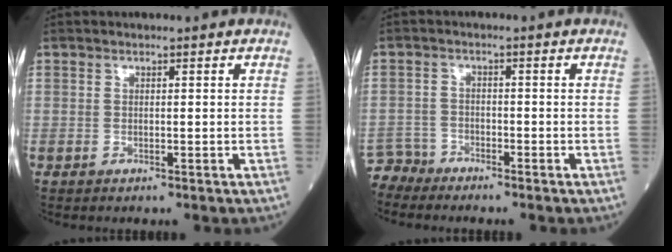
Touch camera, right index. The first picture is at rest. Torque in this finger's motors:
{"motor_torque": [-0.03, 0.12, -0.08, -0.04]}